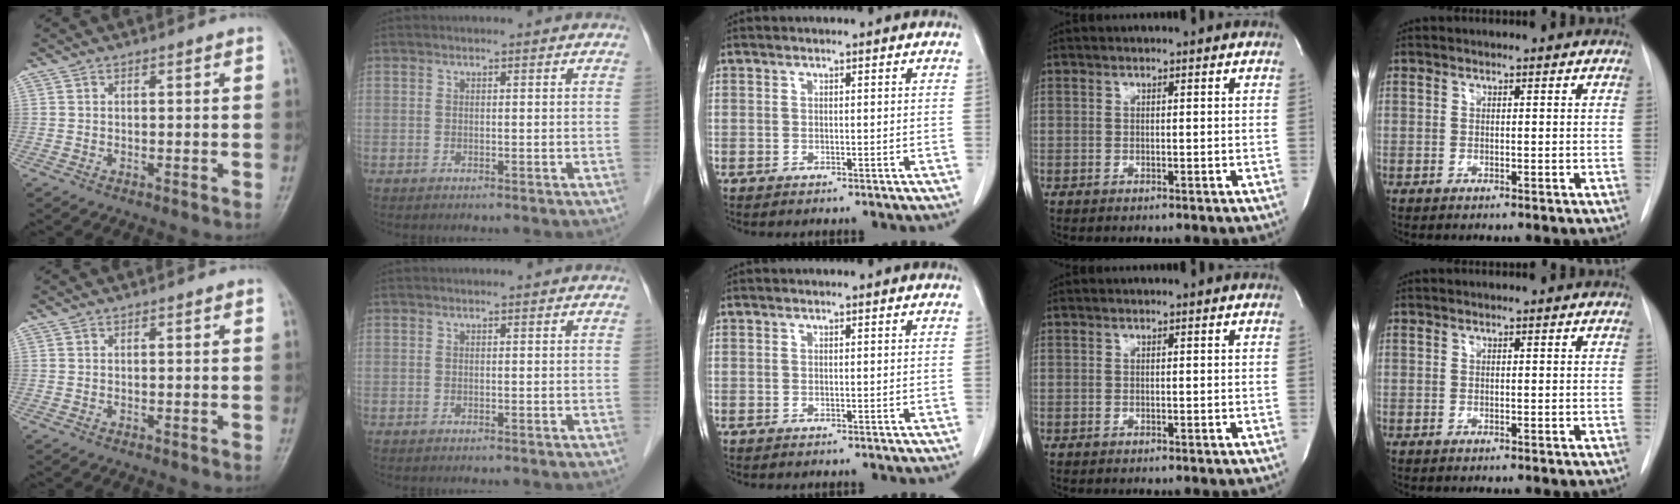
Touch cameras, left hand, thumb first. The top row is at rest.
{}